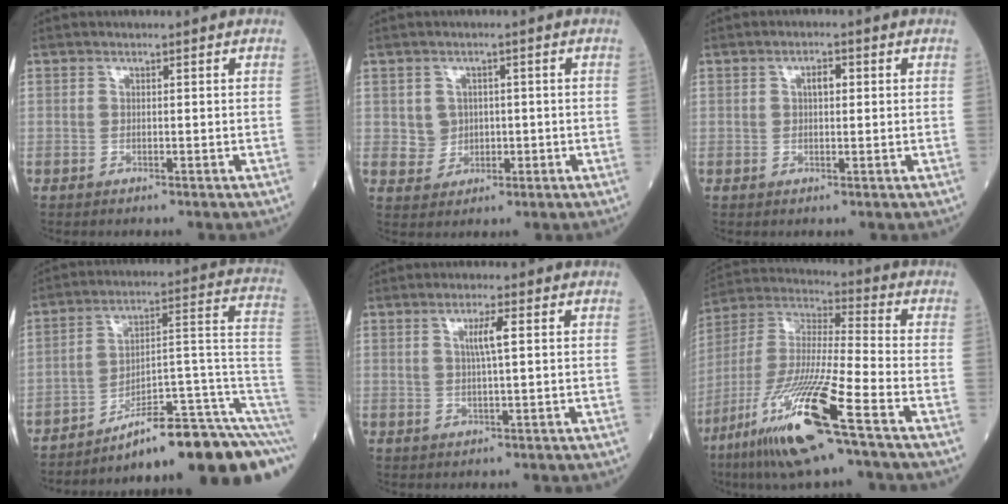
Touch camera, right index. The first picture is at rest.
{"total": 3.4, "force": [0.5, 3.3, 0.6], "torque": [-0.003, 0.008, 0.016]}
{"total": 2.2, "force": [0.5, 0.9, 1.9], "torque": [-0.030, 0.004, 0.007]}
{"total": 17.7, "force": [-12.2, 1.1, 12.8], "torque": [-0.100, 0.062, -0.178]}
{"total": 3.2, "force": [1.1, -0.1, 3.0], "torque": [-0.052, 0.000, 0.020]}
{"total": 18.4, "force": [-9.6, 0.5, 15.7], "torque": [-0.349, -0.049, -0.186]}